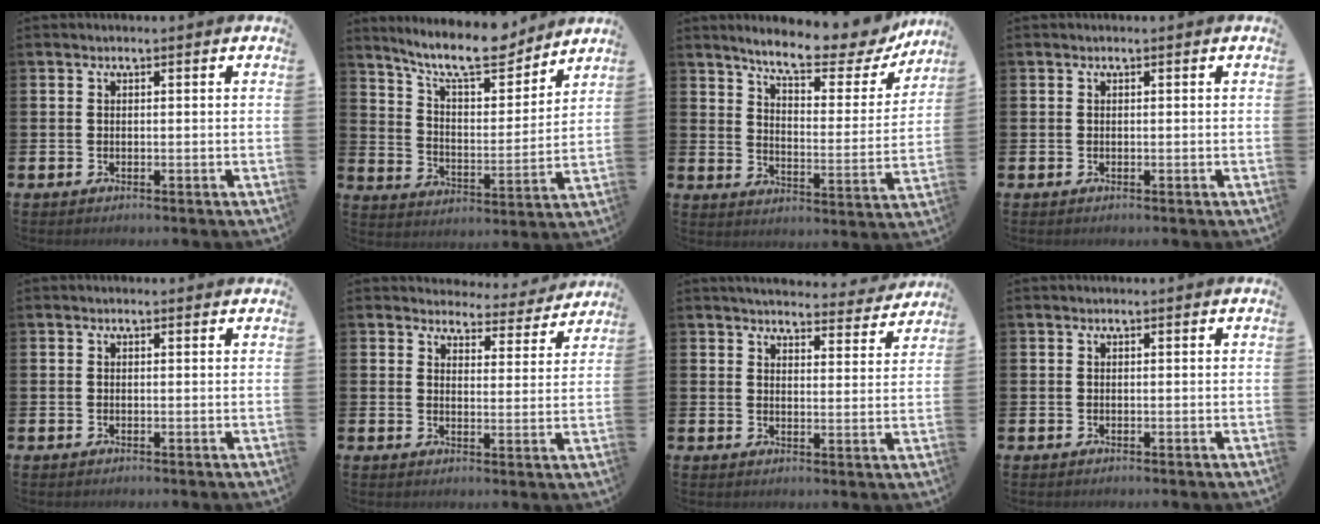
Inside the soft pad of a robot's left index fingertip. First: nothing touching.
{"total": 11.5, "force": [10.2, 2.5, 4.8], "torque": [-0.110, -0.061, 0.181]}
{"total": 8.9, "force": [7.9, 1.6, 3.7], "torque": [-0.087, -0.051, 0.132]}
{"total": 0.0}
{"total": 0.0}
{"total": 4.0, "force": [3.8, 1.3, 0.2], "torque": [-0.003, -0.035, 0.060]}
{"total": 4.5, "force": [4.5, 0.7, 0.4], "torque": [-0.008, -0.037, 0.075]}
{"total": 0.0}